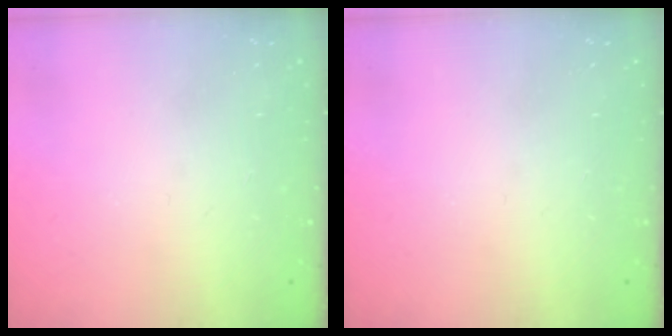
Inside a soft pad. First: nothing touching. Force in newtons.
{"total": 0.0}